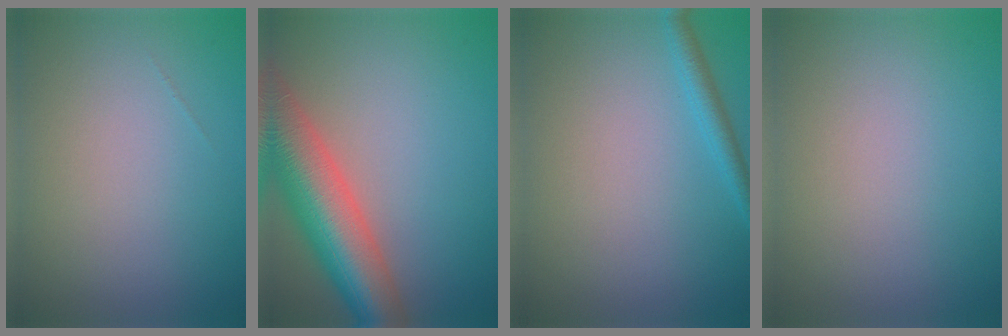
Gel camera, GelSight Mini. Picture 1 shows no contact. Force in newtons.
{"total": 10.2, "press": 10.1, "slide": 0.6}
{"total": 2.3, "press": 2.3, "slide": 0.0}
{"total": 0.0}